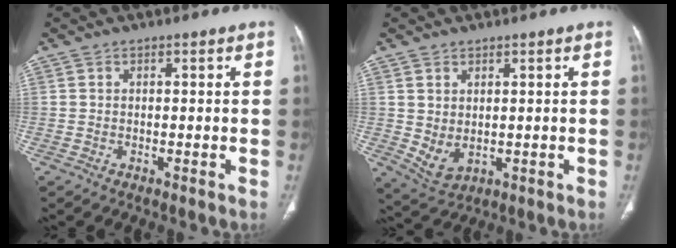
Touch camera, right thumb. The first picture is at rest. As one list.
[{"total": 4.6, "force": [0.4, 3.1, 3.4], "torque": [-0.062, -0.009, 0.028]}]